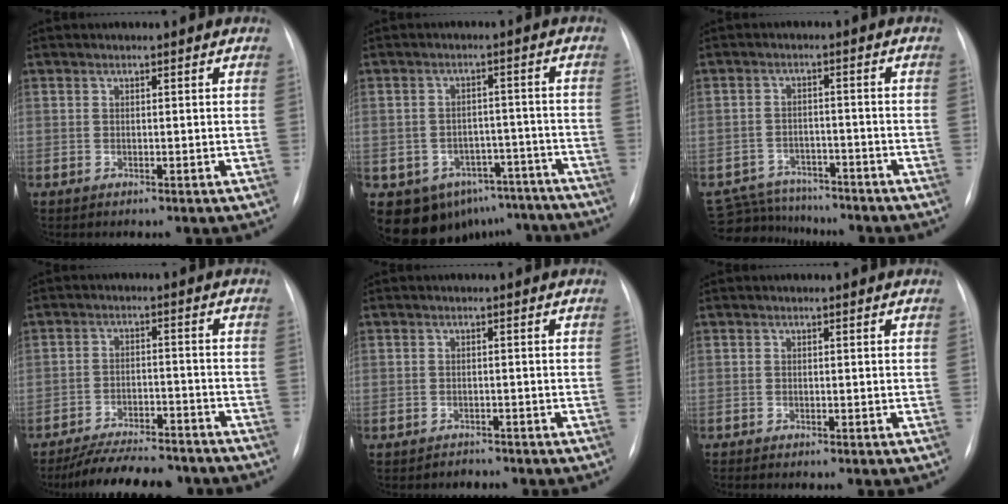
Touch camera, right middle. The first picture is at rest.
{"total": 12.4, "force": [-9.1, 7.8, 3.0], "torque": [-0.029, 0.039, -0.108]}
{"total": 9.9, "force": [-9.3, 3.2, 1.3], "torque": [-0.027, 0.008, -0.138]}
{"total": 13.5, "force": [-12.0, 3.3, 5.1], "torque": [-0.075, 0.009, -0.172]}
{"total": 1.7, "force": [-1.4, 0.8, -0.6], "torque": [0.006, 0.000, -0.022]}
{"total": 0.8, "force": [-0.7, 0.0, 0.3], "torque": [-0.003, -0.002, -0.009]}